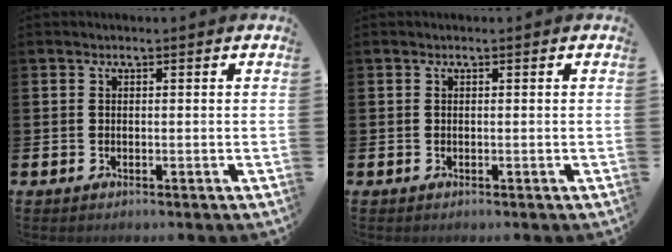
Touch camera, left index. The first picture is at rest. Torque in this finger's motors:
{"motor_torque": [-0.06, 0.02, 0.05, -0.01]}